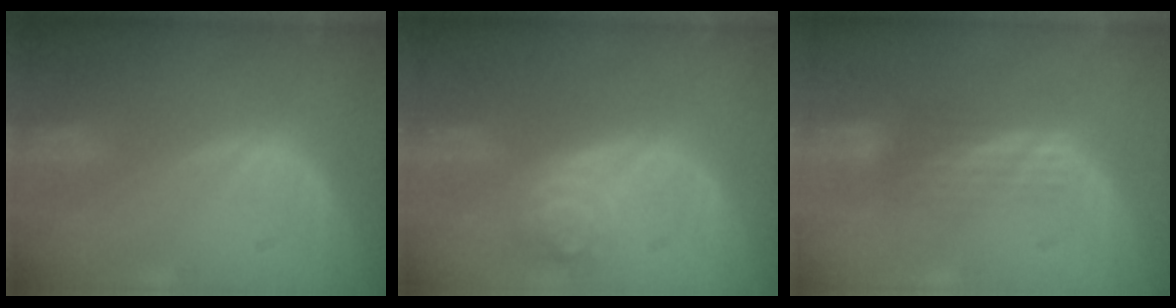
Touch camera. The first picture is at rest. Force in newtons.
{"total": 4.3, "press": 4.1, "slide": 1.3}
{"total": 3.6, "press": 3.1, "slide": 1.9}